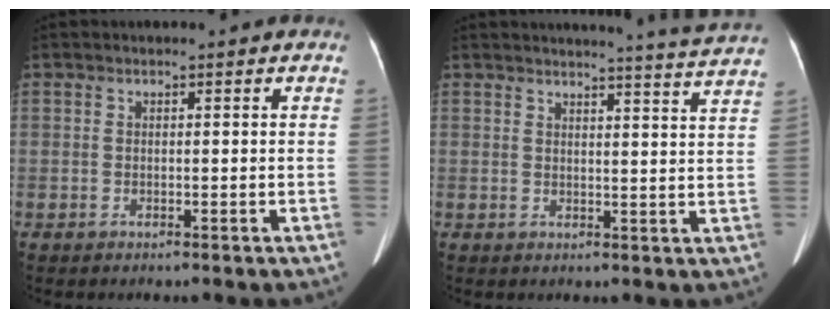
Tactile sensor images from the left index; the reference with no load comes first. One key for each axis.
{"total": 9.2, "fx": 8.8, "fy": -2.0, "fz": 1.8, "tx": -0.033, "ty": -0.044, "tz": 0.091}